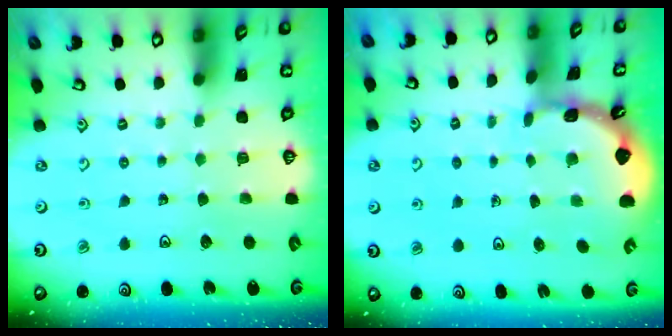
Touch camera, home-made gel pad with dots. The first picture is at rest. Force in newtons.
{"total": 1.6, "press": 1.6, "slide": 0.2}